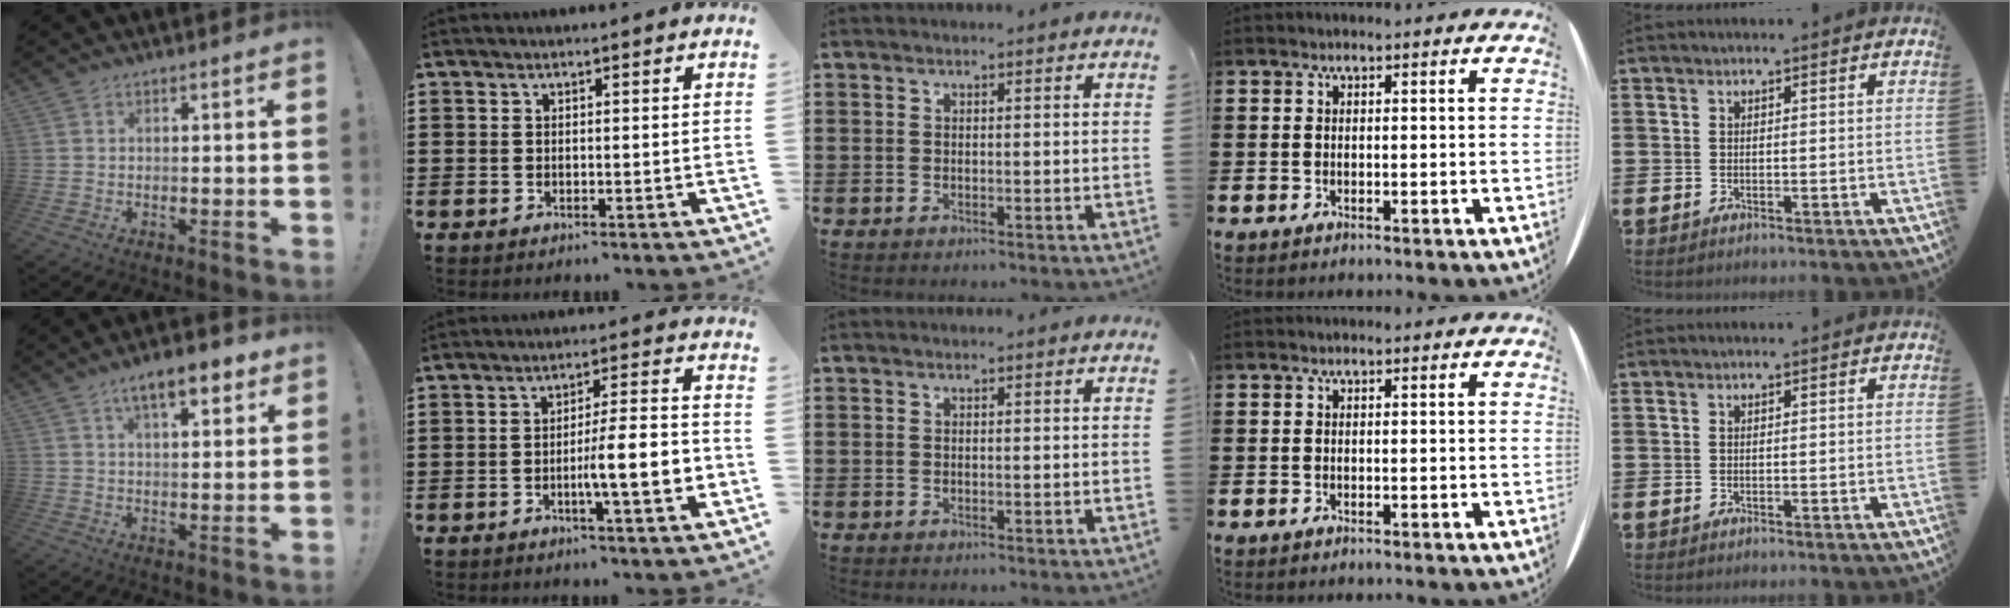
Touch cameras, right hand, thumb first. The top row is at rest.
{"thumb": {"total": 9.3, "force": [5.1, 3.2, 7.1], "torque": [-0.099, -0.020, 0.083]}, "index": {"total": 8.4, "force": [-2.3, 1.1, 8.0], "torque": [-0.124, -0.003, -0.040]}}